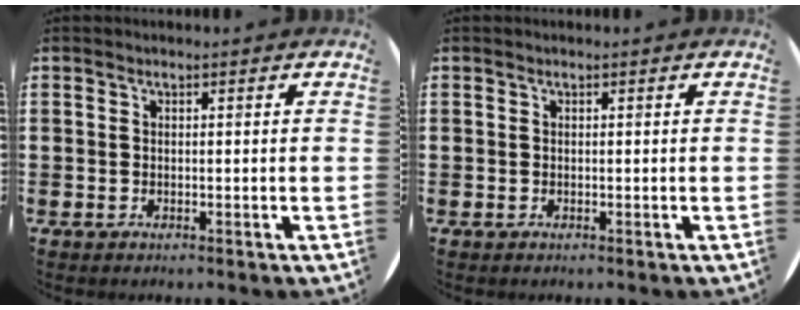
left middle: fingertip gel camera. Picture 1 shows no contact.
{"total": 0.0}